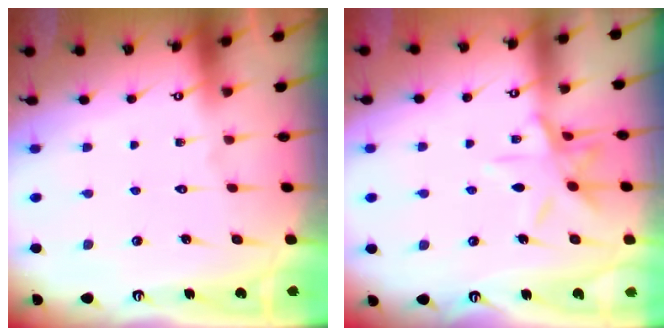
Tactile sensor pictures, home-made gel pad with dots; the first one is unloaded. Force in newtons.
{"total": 9.7, "press": 9.7, "slide": 0.6}